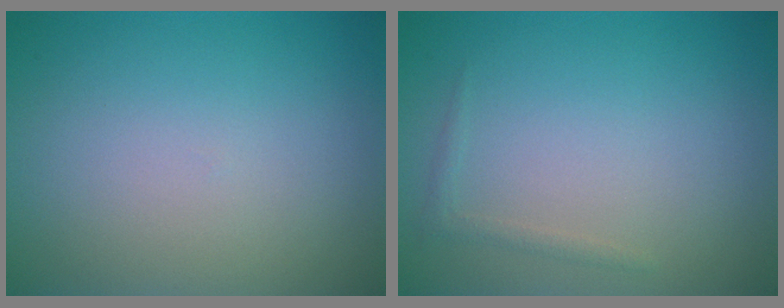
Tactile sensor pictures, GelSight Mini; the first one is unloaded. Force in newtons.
{"total": 0.8, "press": 0.8, "slide": 0.1}